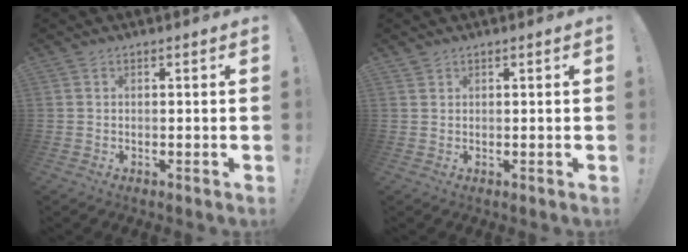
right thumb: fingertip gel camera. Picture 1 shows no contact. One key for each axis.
{"total": 0.9, "fx": 0.8, "fy": 0.3, "fz": 0.2, "tx": 0.002, "ty": -0.003, "tz": 0.014}